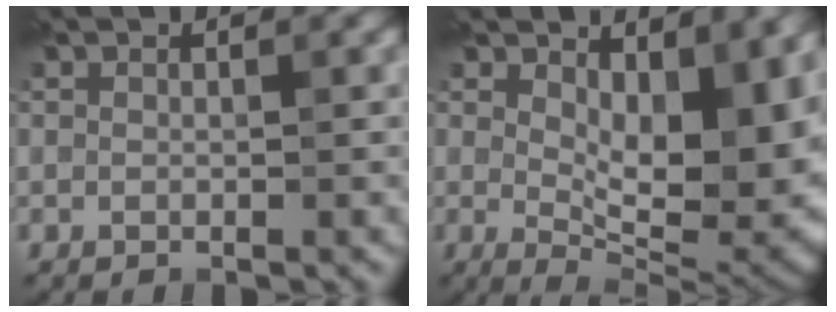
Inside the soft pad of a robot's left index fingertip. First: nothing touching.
{"total": 11.9, "force": [1.9, 5.7, 10.2], "torque": [-0.098, 0.001, 0.027]}